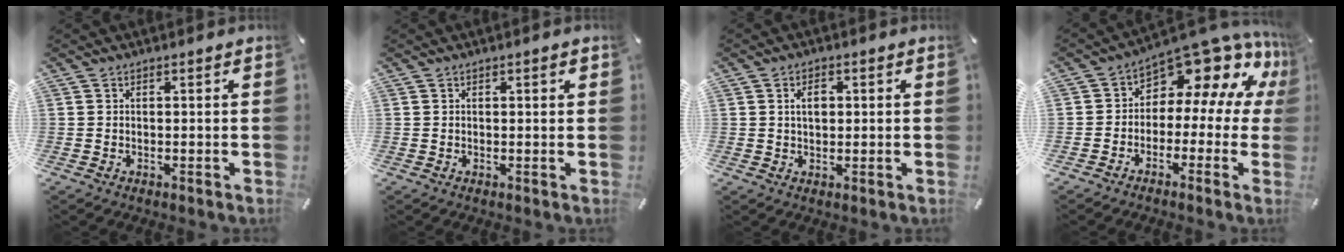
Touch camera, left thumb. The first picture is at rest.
{"total": 1.0, "force": [0.3, 0.2, 0.9], "torque": [-0.011, -0.002, 0.003]}
{"total": 3.6, "force": [0.6, 2.3, 2.7], "torque": [-0.040, 0.003, 0.005]}
{"total": 11.6, "force": [7.7, 6.2, 6.2], "torque": [-0.094, -0.075, 0.130]}